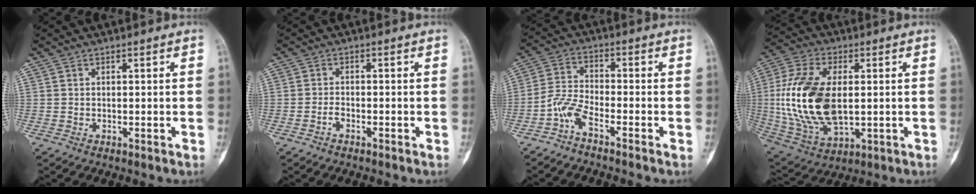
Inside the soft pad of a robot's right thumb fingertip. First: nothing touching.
{"total": 1.6, "force": [-1.0, 0.8, 0.9], "torque": [-0.015, 0.008, -0.022]}
{"total": 5.1, "force": [-3.5, 1.5, 3.3], "torque": [-0.074, 0.024, -0.078]}
{"total": 19.8, "force": [0.5, 11.0, 16.5], "torque": [-0.343, -0.008, 0.020]}